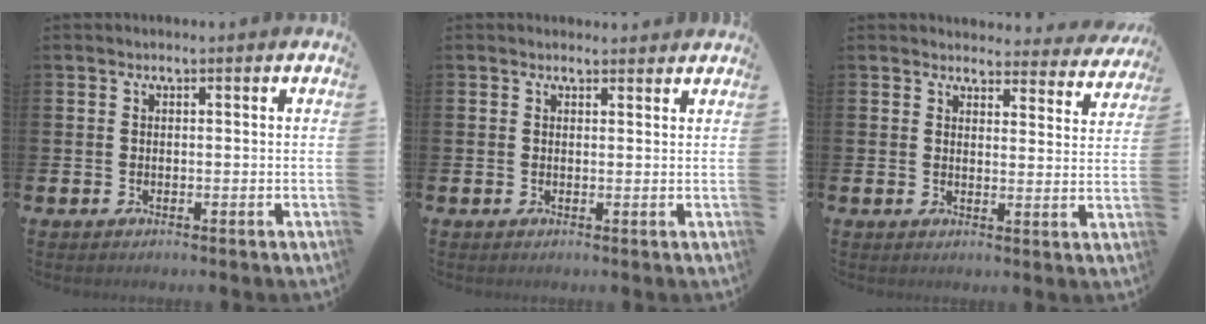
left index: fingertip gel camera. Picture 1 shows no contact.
{"total": 1.1, "force": [1.1, 0.4, 0.1], "torque": [0.012, -0.002, 0.017]}
{"total": 3.5, "force": [3.3, 1.0, 0.1], "torque": [0.002, -0.026, 0.055]}